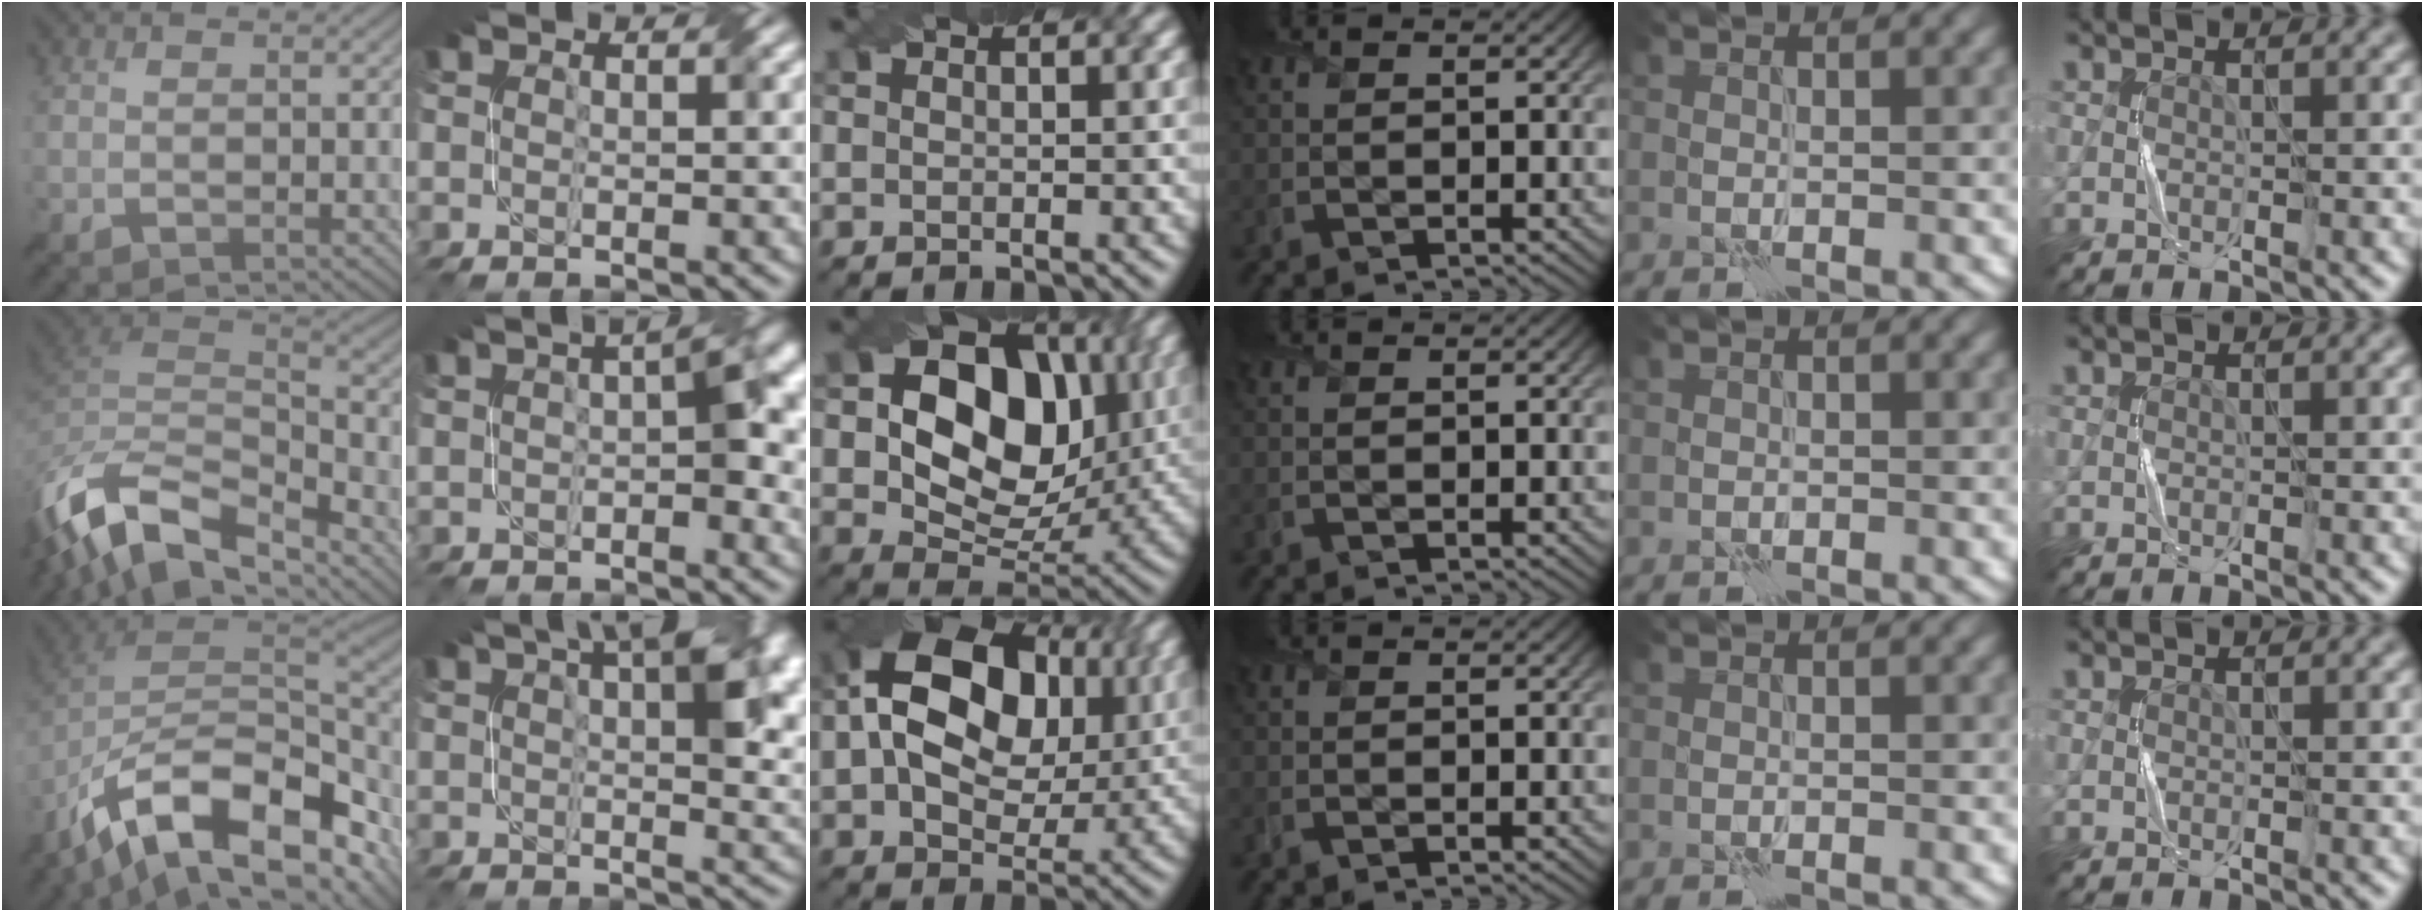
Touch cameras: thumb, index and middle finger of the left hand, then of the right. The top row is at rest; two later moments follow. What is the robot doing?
{"motion": "twist", "object": "screw"}